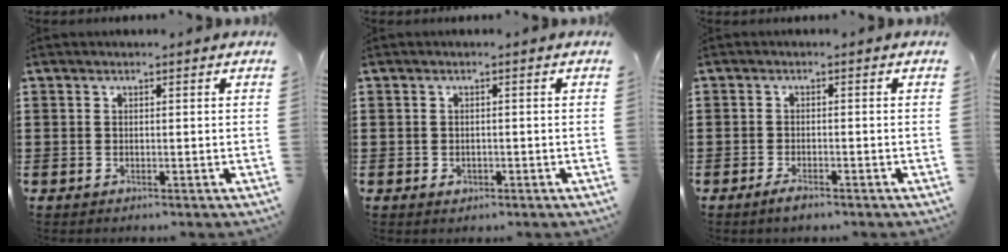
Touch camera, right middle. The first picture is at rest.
{"total": 0.9, "force": [-0.4, 0.7, 0.4], "torque": [-0.010, 0.001, -0.008]}
{"total": 1.8, "force": [-1.4, 0.5, 1.1], "torque": [-0.027, -0.003, -0.028]}